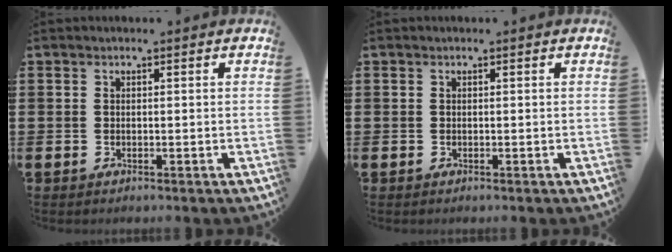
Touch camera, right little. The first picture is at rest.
{"total": 0.0}